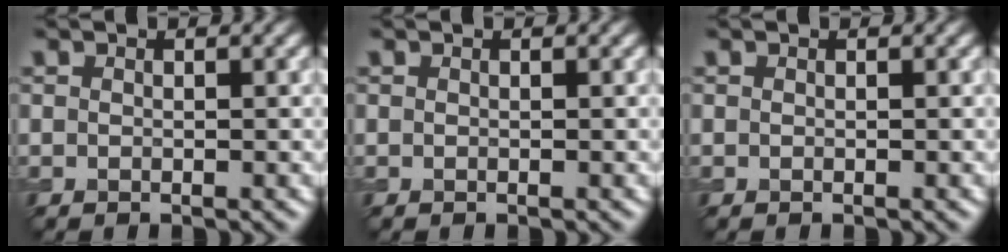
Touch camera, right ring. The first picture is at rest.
{"total": 0.0}
{"total": 0.0}